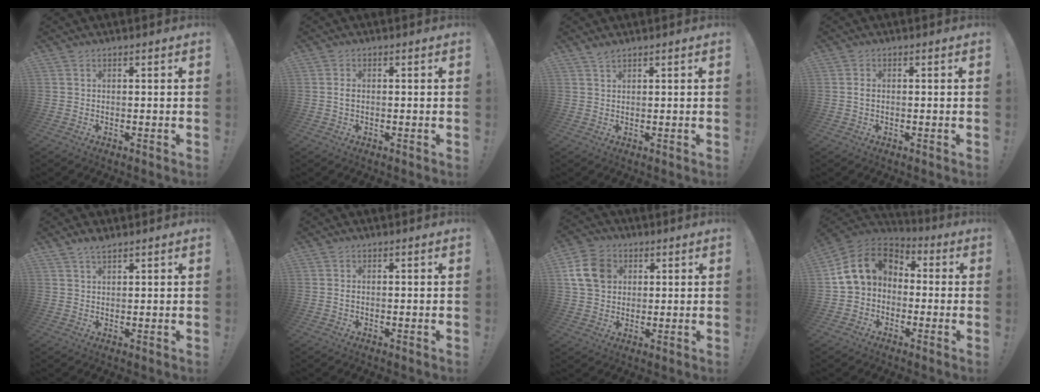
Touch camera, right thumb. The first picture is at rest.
{"total": 1.4, "force": [-0.2, 0.8, 1.1], "torque": [-0.016, 0.002, -0.004]}
{"total": 1.9, "force": [1.7, 0.6, 0.8], "torque": [-0.011, -0.006, 0.030]}
{"total": 1.1, "force": [-0.1, 0.7, 0.9], "torque": [-0.021, 0.005, -0.001]}
{"total": 2.8, "force": [2.3, 0.8, 1.4], "torque": [-0.027, -0.010, 0.041]}
{"total": 0.5, "force": [-0.1, 0.3, 0.4], "torque": [-0.012, 0.004, -0.001]}
{"total": 12.1, "force": [3.7, 9.6, 6.3], "torque": [-0.115, -0.002, 0.076]}
{"total": 12.9, "force": [2.2, 10.1, 7.7], "torque": [-0.146, 0.009, 0.043]}